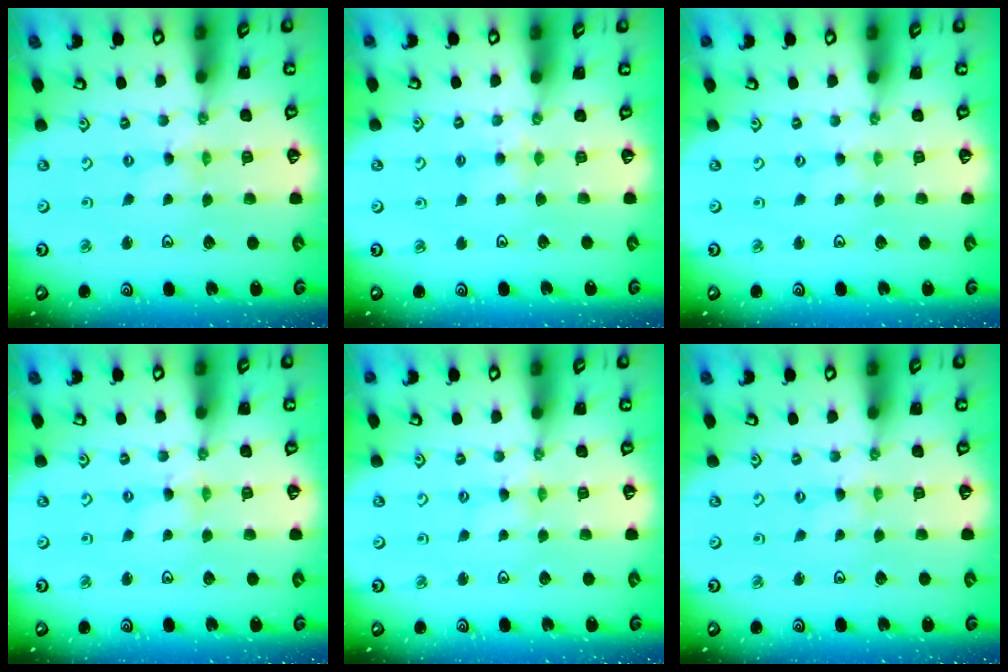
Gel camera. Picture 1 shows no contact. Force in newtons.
{"total": 4.3, "press": 4.2, "slide": 0.6}
{"total": 0.0}
{"total": 0.8, "press": 0.8, "slide": 0.2}
{"total": 2.7, "press": 2.7, "slide": 0.4}
{"total": 0.0}